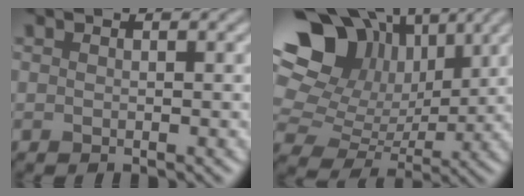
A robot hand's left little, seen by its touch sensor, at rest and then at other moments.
{"total": 14.3, "force": [5.6, 10.3, 8.1], "torque": [-0.171, 0.040, 0.098]}